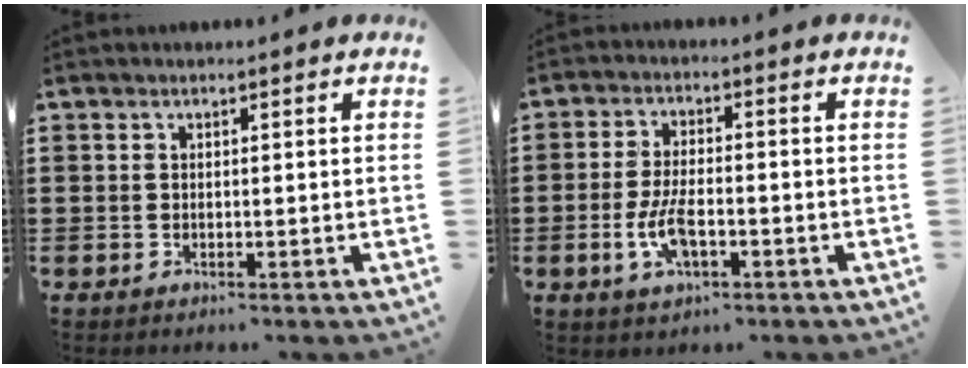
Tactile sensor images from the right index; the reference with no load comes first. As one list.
[{"total": 6.0, "force": [-1.9, 2.5, 5.1], "torque": [-0.120, -0.004, -0.041]}]